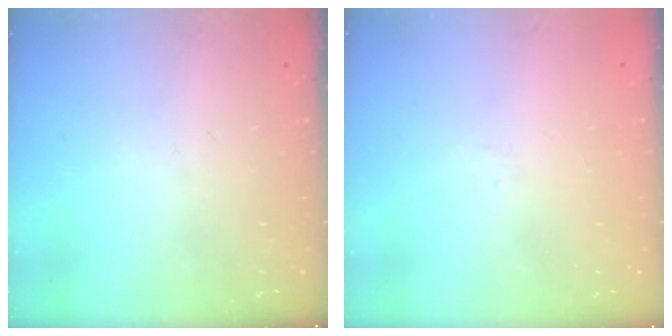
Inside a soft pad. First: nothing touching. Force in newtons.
{"total": 1.6, "press": 1.5, "slide": 0.4}